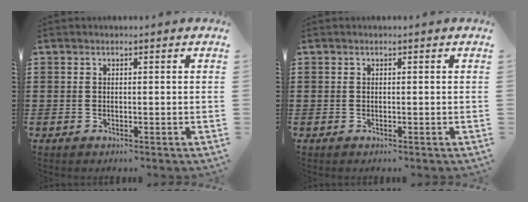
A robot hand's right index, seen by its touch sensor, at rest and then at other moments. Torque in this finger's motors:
{"motor_torque": [1.02, 1.12, -0.02, 0.01]}